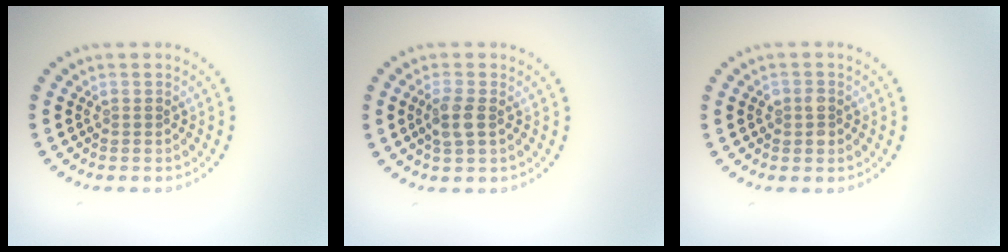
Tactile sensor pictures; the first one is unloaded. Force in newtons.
{"total": 2.0, "press": 1.9, "slide": 0.6}
{"total": 1.5, "press": 1.5, "slide": 0.3}